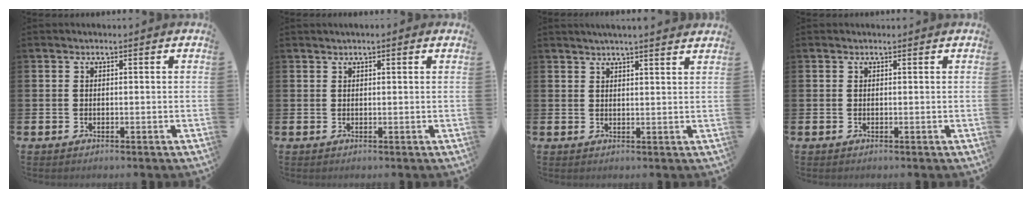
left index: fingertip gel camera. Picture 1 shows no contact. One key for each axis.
{"total": 0.9, "fx": 0.8, "fy": 0.2, "fz": 0.4, "tx": -0.002, "ty": 0.000, "tz": 0.013}
{"total": 3.0, "fx": 3.0, "fy": -0.4, "fz": 0.5, "tx": -0.008, "ty": -0.014, "tz": 0.053}
{"total": 0.0}